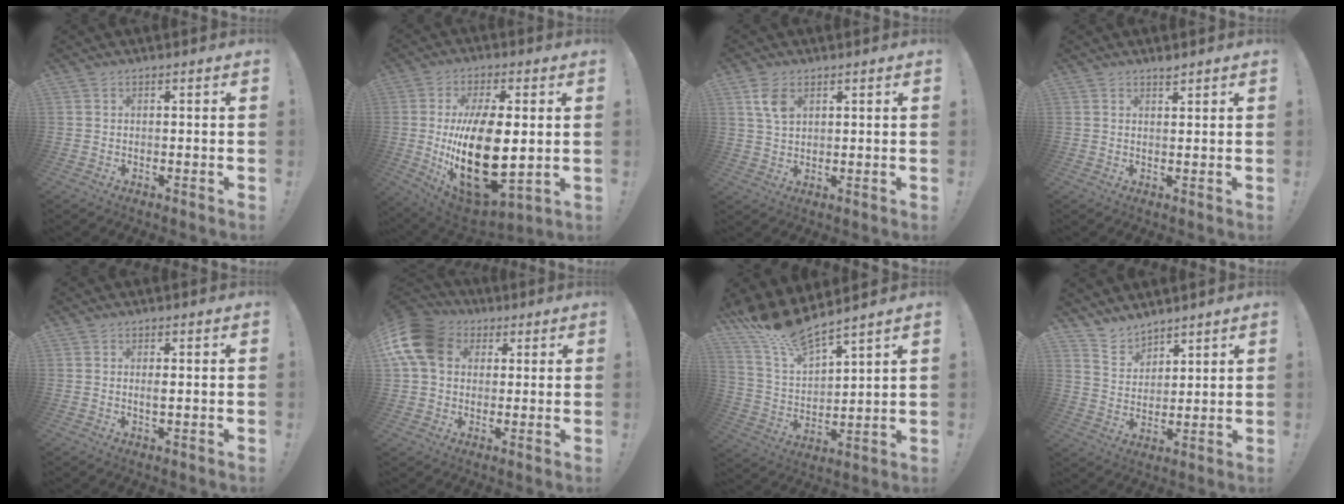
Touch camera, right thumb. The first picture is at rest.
{"total": 24.6, "force": [-0.3, 12.5, 21.1], "torque": [-0.387, -0.029, 0.007]}
{"total": 5.8, "force": [2.7, 3.3, 3.9], "torque": [-0.070, -0.005, 0.053]}
{"total": 1.9, "force": [1.7, 0.2, 0.8], "torque": [0.000, -0.013, 0.028]}
{"total": 1.5, "force": [0.1, 0.3, 1.5], "torque": [-0.021, -0.005, 0.001]}
{"total": 14.7, "force": [3.9, 11.3, 8.6], "torque": [-0.167, -0.005, 0.077]}
{"total": 12.2, "force": [11.3, 1.5, 4.4], "torque": [-0.104, -0.087, 0.202]}
{"total": 7.2, "force": [6.5, 3.1, 0.7], "torque": [-0.030, -0.051, 0.128]}